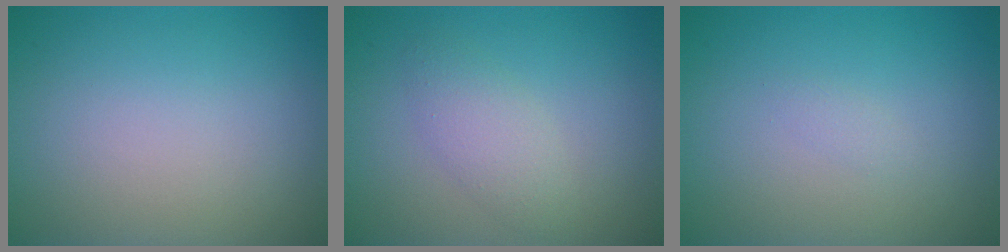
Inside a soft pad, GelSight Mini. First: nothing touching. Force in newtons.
{"total": 2.2, "press": 2.2, "slide": 0.2}
{"total": 0.6, "press": 0.6, "slide": 0.0}